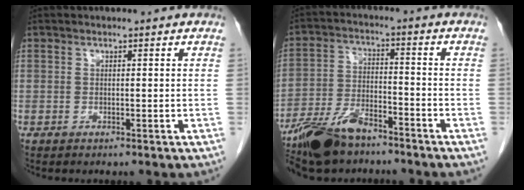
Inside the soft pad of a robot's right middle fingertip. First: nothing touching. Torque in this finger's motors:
{"motor_torque": [1.11, -1.03, 0.40, 0.08]}